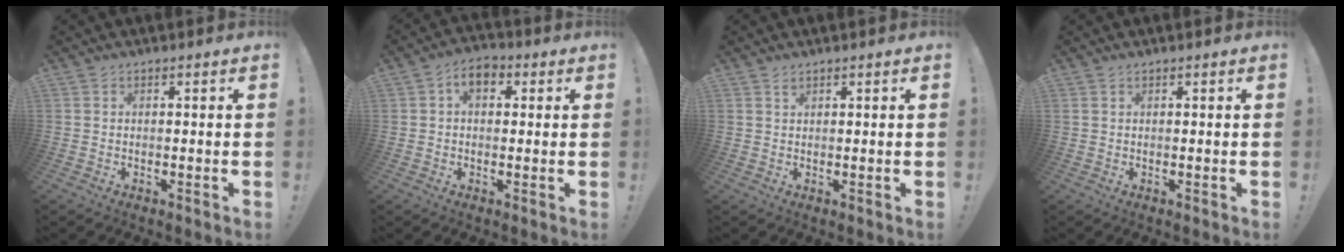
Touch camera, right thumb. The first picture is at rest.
{"total": 5.8, "force": [1.5, 4.1, 3.9], "torque": [-0.056, 0.005, 0.025]}
{"total": 0.8, "force": [0.6, 0.4, 0.3], "torque": [0.000, -0.002, 0.011]}
{"total": 0.6, "force": [0.5, 0.2, 0.1], "torque": [-0.004, 0.001, 0.010]}